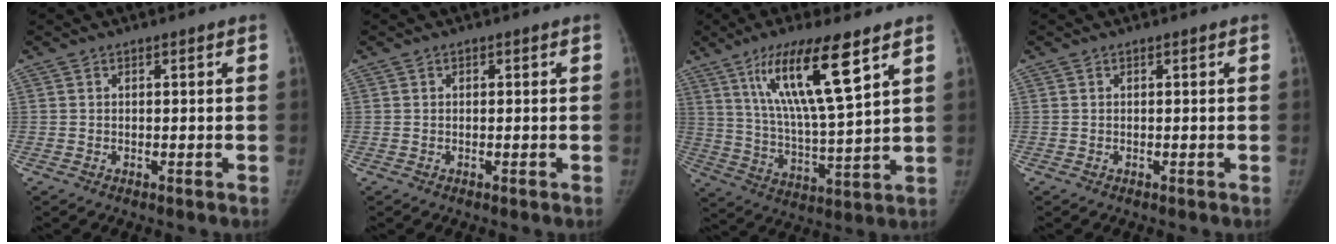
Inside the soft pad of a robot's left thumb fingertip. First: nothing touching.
{"total": 0.0}
{"total": 16.7, "force": [8.8, 2.6, 14.0], "torque": [-0.252, -0.044, 0.165]}
{"total": 0.0}